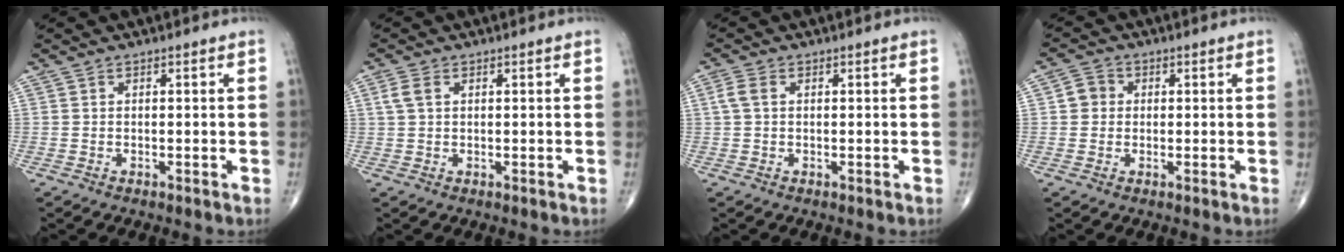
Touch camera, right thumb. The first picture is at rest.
{"total": 2.6, "force": [0.8, 1.6, 1.8], "torque": [-0.047, 0.009, 0.019]}
{"total": 2.5, "force": [0.5, 1.6, 1.9], "torque": [-0.049, 0.009, 0.009]}
{"total": 3.3, "force": [0.3, 3.1, 1.2], "torque": [-0.006, 0.006, -0.002]}